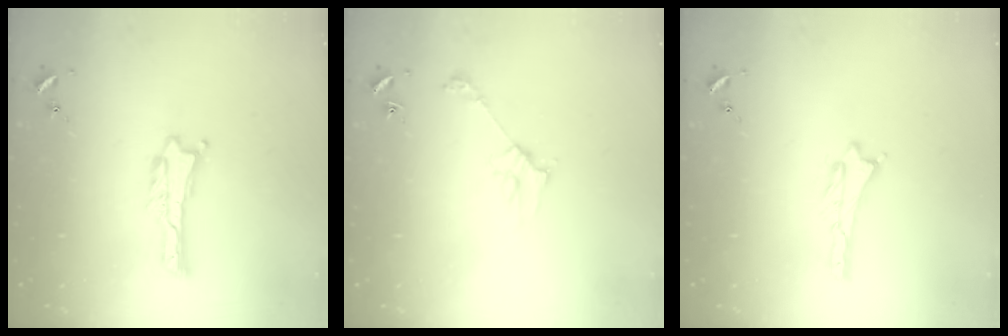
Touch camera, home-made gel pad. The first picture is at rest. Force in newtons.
{"total": 3.1, "press": 3.1, "slide": 0.3}
{"total": 0.5, "press": 0.5, "slide": 0.2}